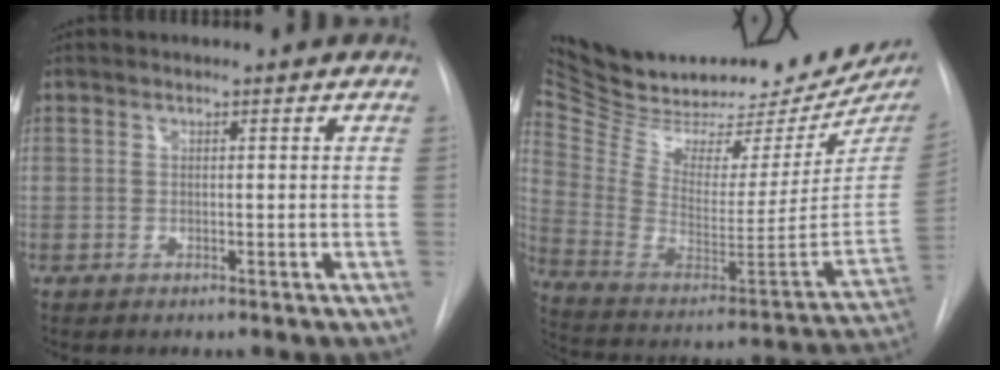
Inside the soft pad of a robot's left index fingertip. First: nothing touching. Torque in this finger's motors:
{"motor_torque": [0.18, -0.78, -0.89, -0.12]}